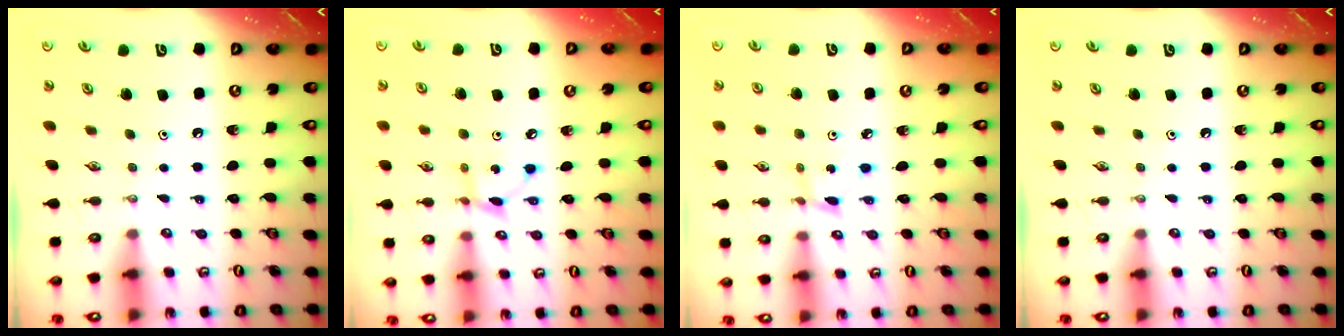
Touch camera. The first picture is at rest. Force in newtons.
{"total": 5.4, "press": 5.4, "slide": 0.2}
{"total": 2.2, "press": 2.2, "slide": 0.3}
{"total": 0.0}